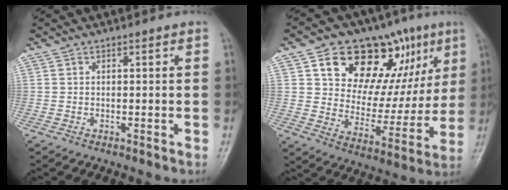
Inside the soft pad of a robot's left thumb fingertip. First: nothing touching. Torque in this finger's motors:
{"motor_torque": [0.38, 0.86, 1.29, -0.51, 0.08]}